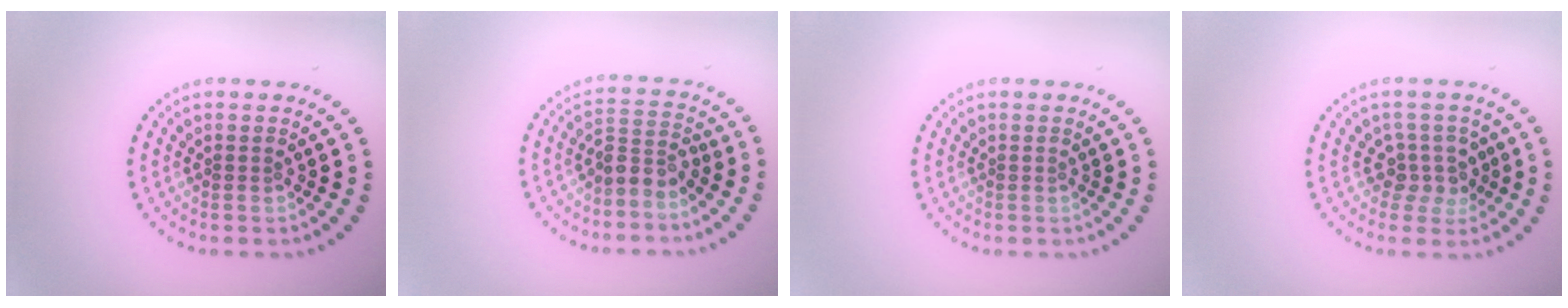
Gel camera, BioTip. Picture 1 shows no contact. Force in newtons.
{"total": 2.5, "press": 2.0, "slide": 1.6}
{"total": 0.0}
{"total": 2.6, "press": 2.1, "slide": 1.6}